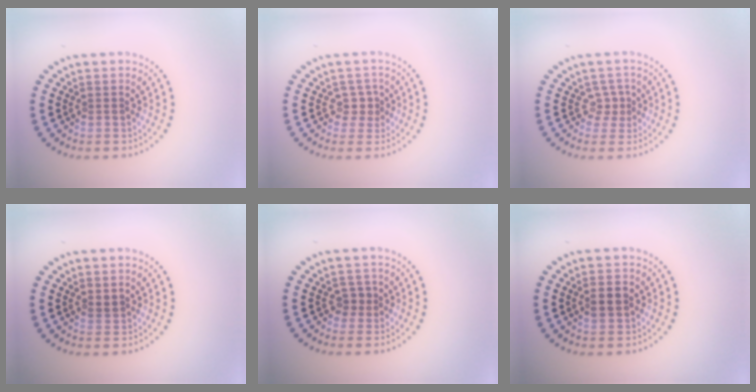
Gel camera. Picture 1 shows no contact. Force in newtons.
{"total": 1.7, "press": 1.3, "slide": 1.0}
{"total": 1.6, "press": 1.0, "slide": 1.2}
{"total": 0.7, "press": 0.7, "slide": 0.3}
{"total": 1.3, "press": 1.0, "slide": 0.8}
{"total": 2.3, "press": 2.2, "slide": 0.1}